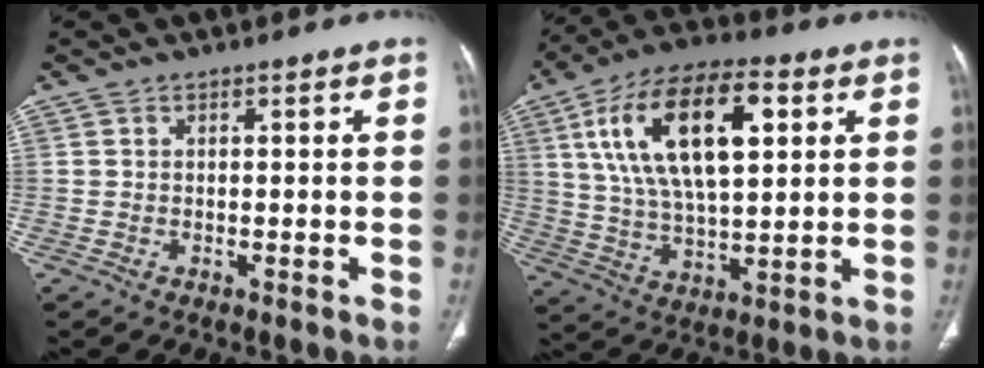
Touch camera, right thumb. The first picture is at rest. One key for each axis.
{"total": 20.9, "fx": 6.5, "fy": 9.6, "fz": 17.4, "tx": -0.302, "ty": -0.001, "tz": 0.111}